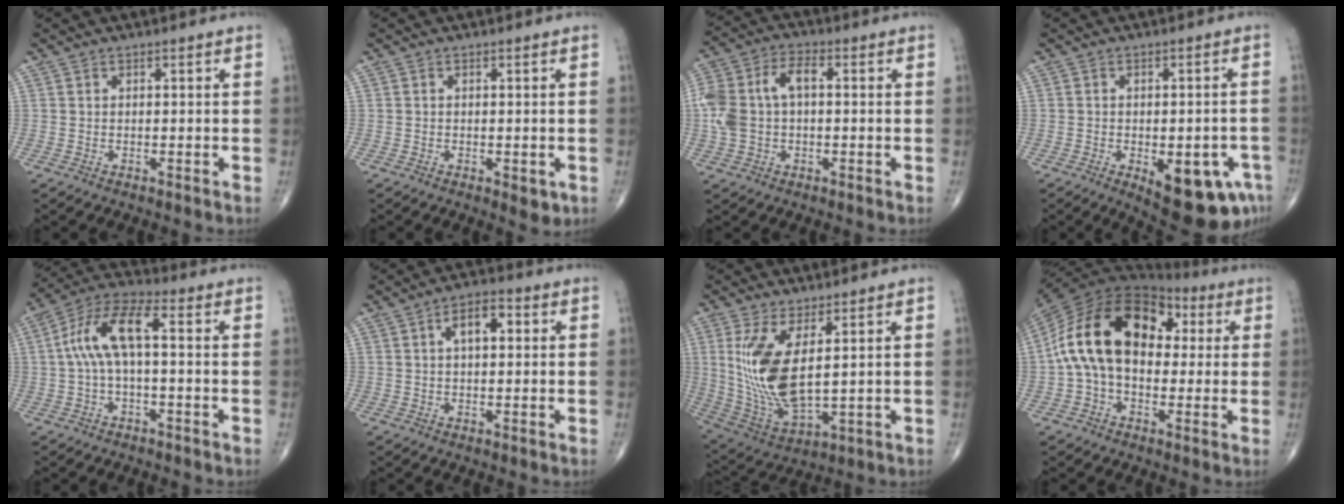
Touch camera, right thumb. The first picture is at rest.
{"total": 2.8, "force": [-0.9, 1.3, 2.3], "torque": [-0.021, -0.004, -0.009]}
{"total": 11.4, "force": [0.4, 7.0, 9.0], "torque": [-0.201, 0.037, 0.005]}
{"total": 13.9, "force": [-5.8, 5.8, 11.1], "torque": [-0.111, 0.012, -0.062]}
{"total": 10.3, "force": [0.5, 3.9, 9.5], "torque": [-0.202, 0.041, 0.004]}
{"total": 6.1, "force": [1.4, 3.1, 5.1], "torque": [-0.072, 0.013, 0.018]}
{"total": 14.4, "force": [3.1, 5.8, 12.8], "torque": [-0.264, -0.029, 0.080]}
{"total": 19.2, "force": [2.3, 12.4, 14.5], "torque": [-0.250, 0.043, 0.030]}